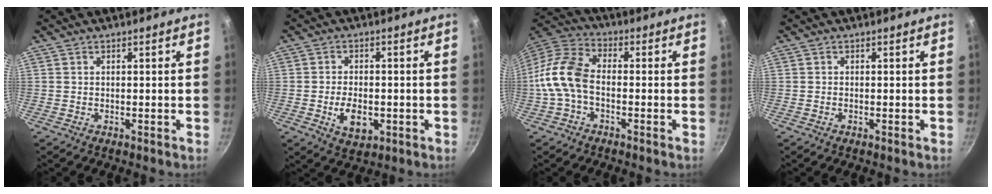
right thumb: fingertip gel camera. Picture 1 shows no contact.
{"total": 6.8, "force": [-1.6, 4.1, 5.1], "torque": [-0.077, 0.001, -0.021]}
{"total": 11.3, "force": [-2.0, 6.7, 8.9], "torque": [-0.175, 0.039, -0.060]}
{"total": 0.0}